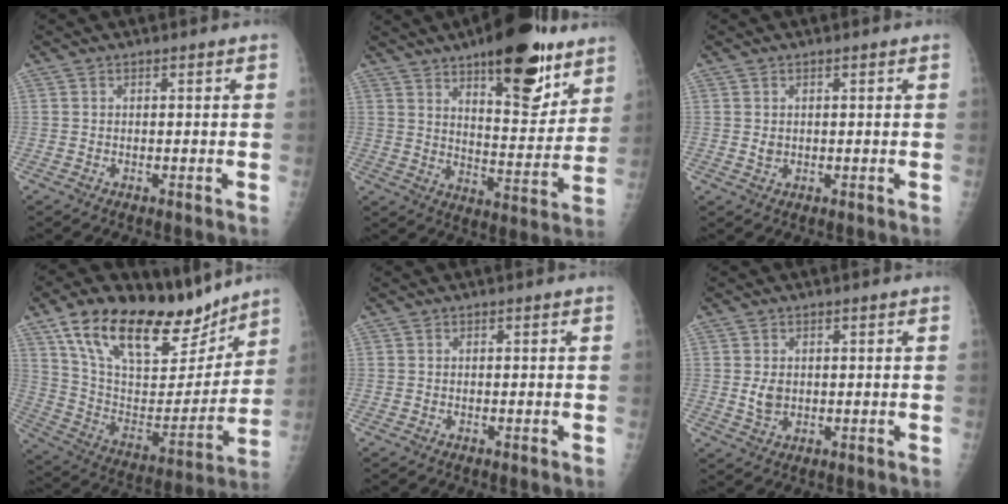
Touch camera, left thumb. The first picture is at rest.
{"total": 20.1, "force": [12.4, 7.4, 13.9], "torque": [-0.154, -0.071, 0.187]}
{"total": 1.2, "force": [0.3, 1.0, 0.7], "torque": [-0.008, -0.003, 0.010]}
{"total": 26.5, "force": [18.4, 11.2, 15.5], "torque": [-0.217, -0.057, 0.312]}
{"total": 0.0}
{"total": 3.0, "force": [0.3, 2.2, 2.0], "torque": [-0.029, -0.006, 0.012]}